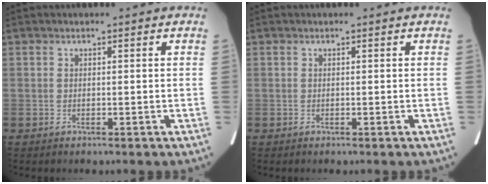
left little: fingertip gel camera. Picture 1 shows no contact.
{"total": 0.0}